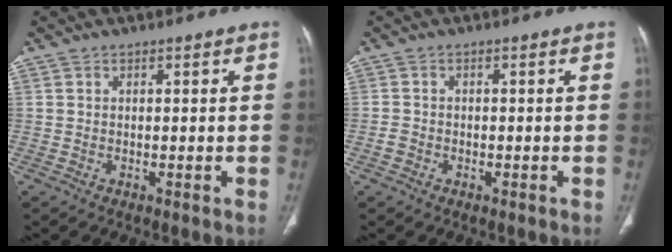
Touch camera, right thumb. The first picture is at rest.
{"total": 1.4, "force": [-0.8, 1.1, 0.5], "torque": [-0.012, 0.005, -0.016]}